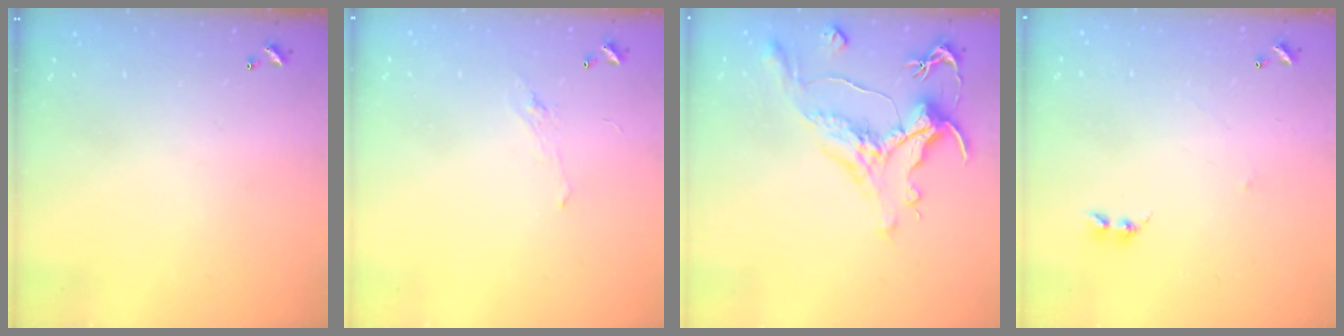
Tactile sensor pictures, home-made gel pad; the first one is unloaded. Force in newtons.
{"total": 2.2, "press": 2.1, "slide": 0.8}
{"total": 1.5, "press": 0.4, "slide": 1.5}
{"total": 2.5, "press": 2.4, "slide": 0.4}